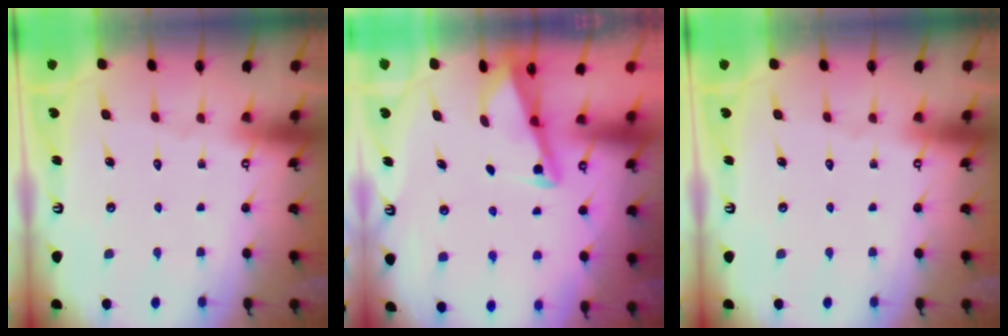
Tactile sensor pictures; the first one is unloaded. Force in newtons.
{"total": 2.8, "press": 2.8, "slide": 0.4}
{"total": 0.0}